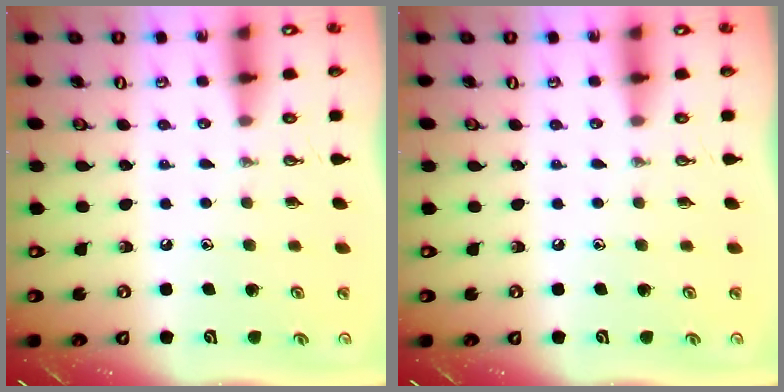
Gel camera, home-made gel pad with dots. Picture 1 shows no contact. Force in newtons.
{"total": 0.0}